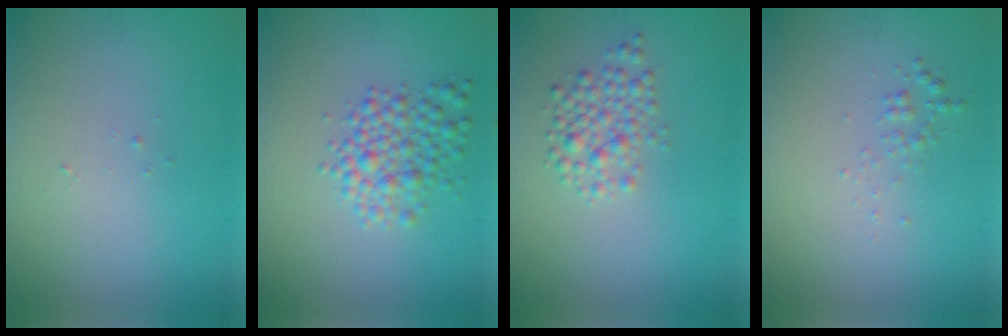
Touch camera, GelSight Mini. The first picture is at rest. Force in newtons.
{"total": 3.5, "press": 3.5, "slide": 0.1}
{"total": 2.7, "press": 2.7, "slide": 0.1}
{"total": 0.9, "press": 0.9, "slide": 0.0}